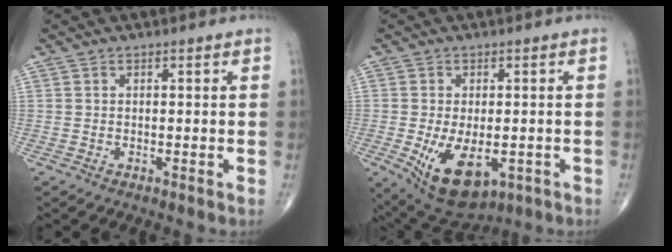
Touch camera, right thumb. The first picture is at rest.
{"total": 11.9, "force": [-3.6, 6.6, 9.3], "torque": [-0.147, -0.008, -0.037]}